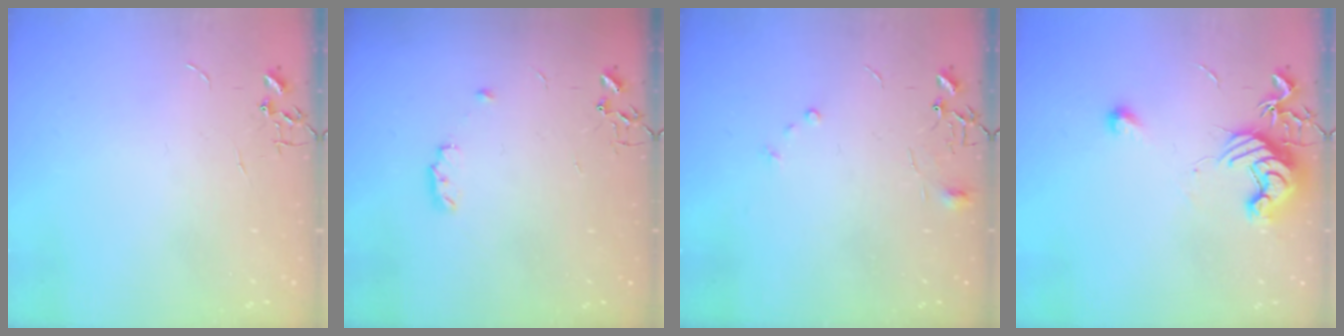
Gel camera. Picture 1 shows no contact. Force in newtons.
{"total": 6.4, "press": 6.3, "slide": 0.8}
{"total": 6.3, "press": 6.3, "slide": 0.6}
{"total": 12.2, "press": 12.2, "slide": 1.0}